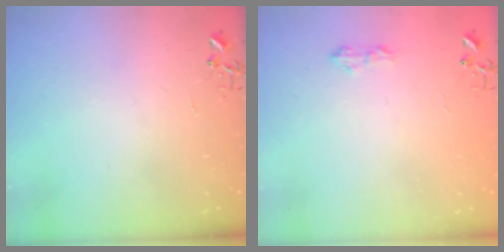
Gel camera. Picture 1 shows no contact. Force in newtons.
{"total": 5.9, "press": 5.9, "slide": 0.8}